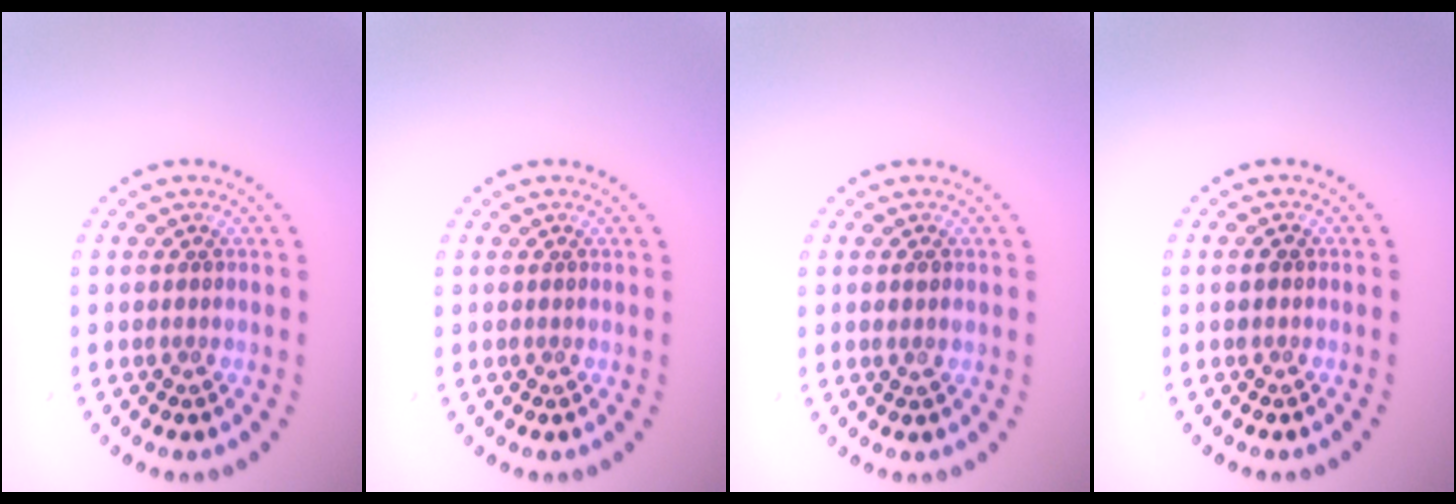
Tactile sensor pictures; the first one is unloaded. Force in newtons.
{"total": 0.0}
{"total": 0.9, "press": 0.8, "slide": 0.3}
{"total": 0.9, "press": 0.8, "slide": 0.1}